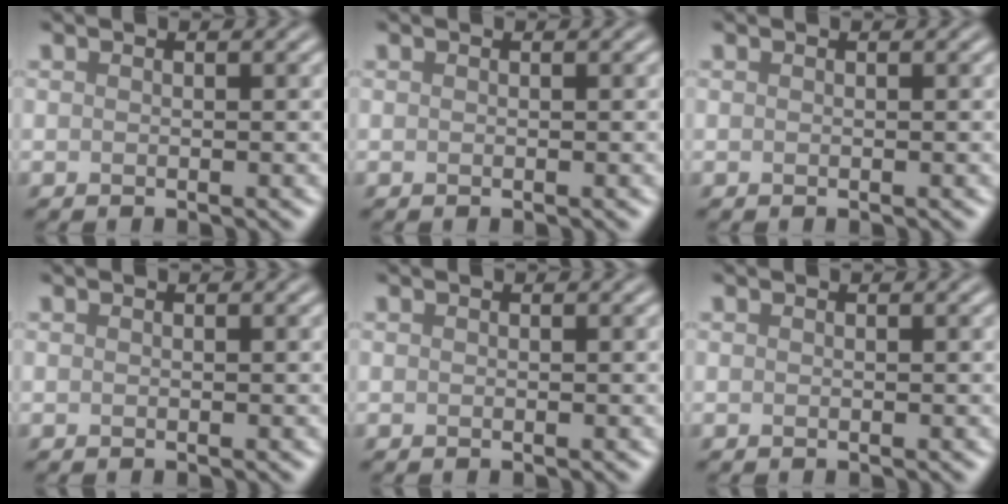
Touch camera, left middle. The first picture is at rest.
{"total": 0.0}
{"total": 0.0}
{"total": 0.0}
{"total": 0.0}
{"total": 0.0}